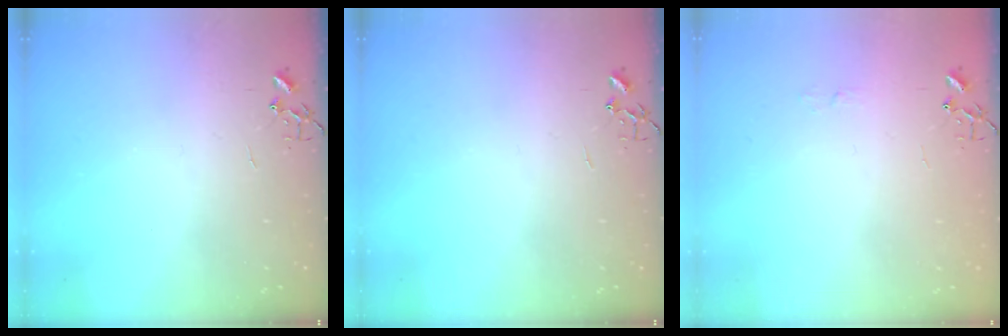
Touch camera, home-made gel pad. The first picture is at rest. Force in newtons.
{"total": 0.0}
{"total": 3.6, "press": 3.6, "slide": 0.4}